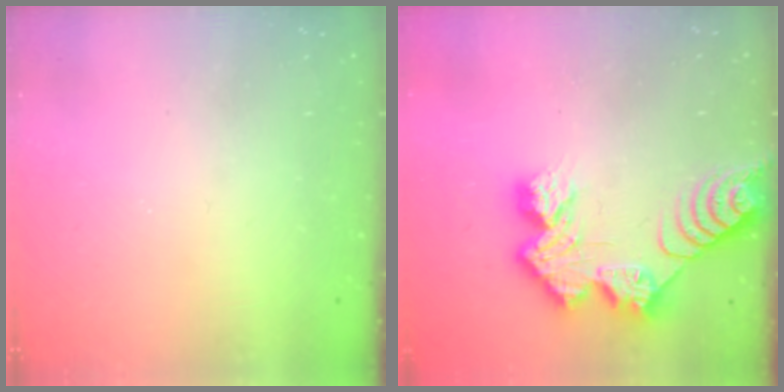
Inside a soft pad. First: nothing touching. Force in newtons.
{"total": 12.9, "press": 12.9, "slide": 1.0}